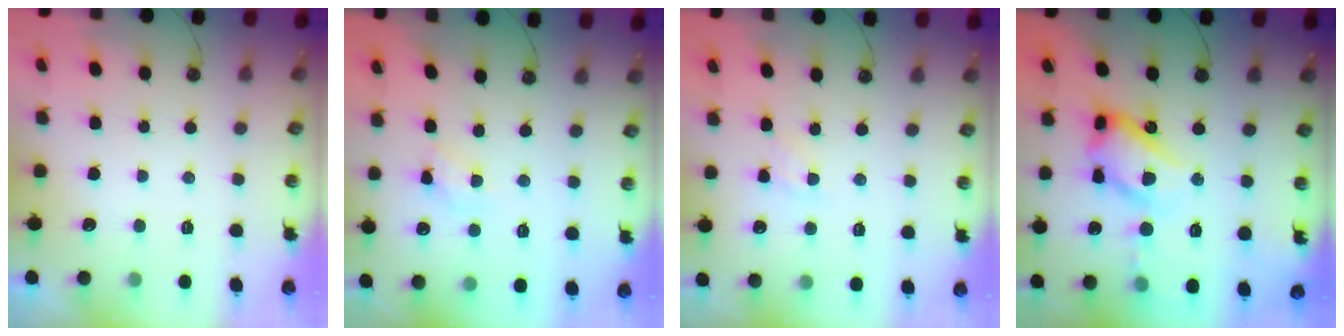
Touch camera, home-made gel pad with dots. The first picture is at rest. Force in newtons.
{"total": 5.1, "press": 5.0, "slide": 0.4}
{"total": 5.2, "press": 5.2, "slide": 0.6}
{"total": 17.7, "press": 17.6, "slide": 1.9}